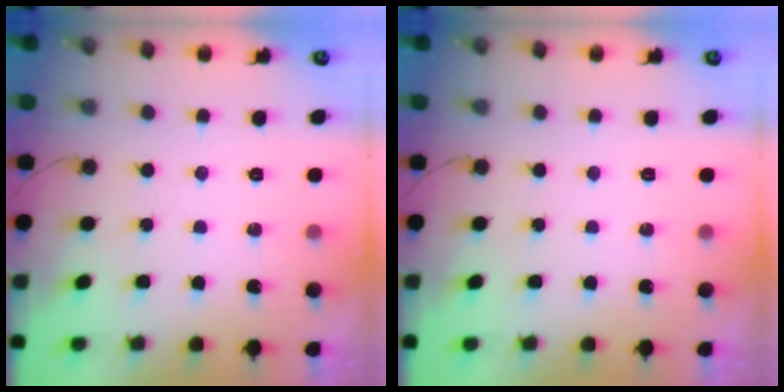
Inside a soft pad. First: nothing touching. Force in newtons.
{"total": 0.0}